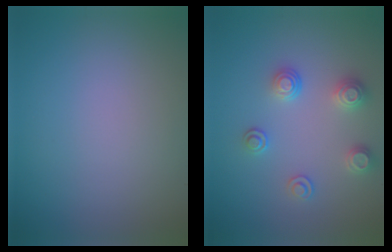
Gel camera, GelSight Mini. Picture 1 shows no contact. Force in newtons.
{"total": 2.6, "press": 2.6, "slide": 0.4}